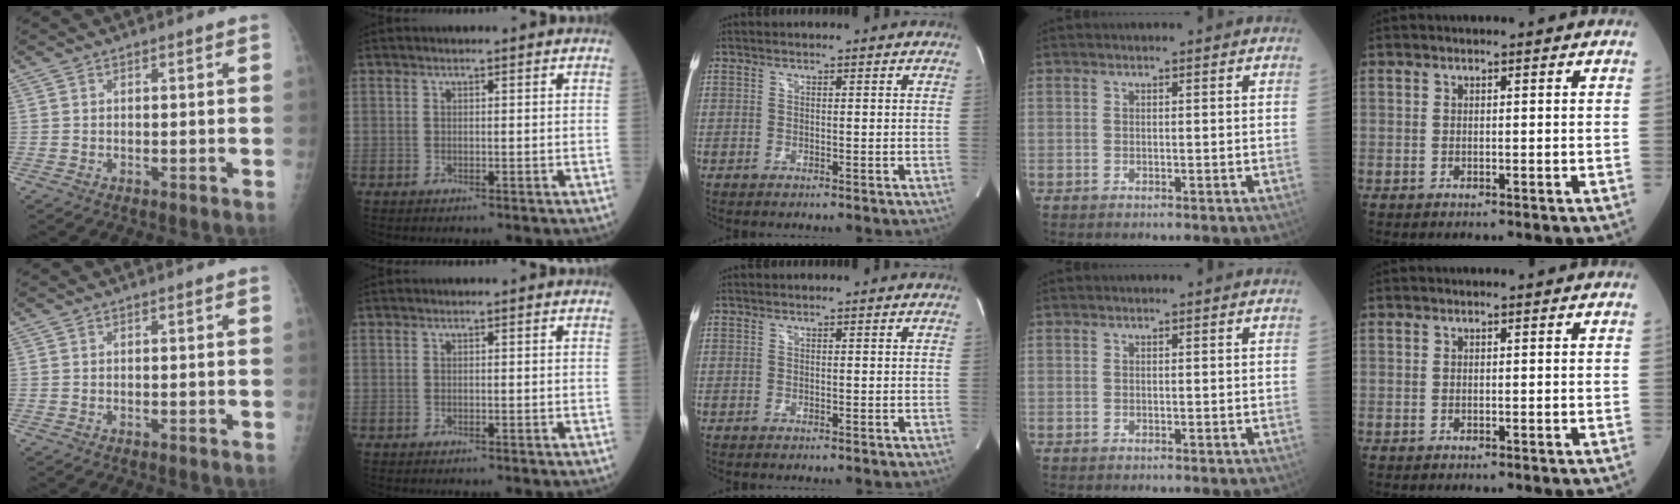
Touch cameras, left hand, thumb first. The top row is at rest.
{}